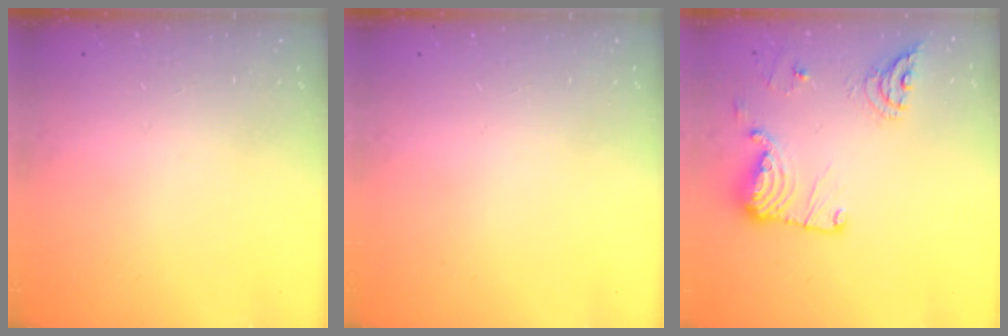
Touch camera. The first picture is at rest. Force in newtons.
{"total": 0.0}
{"total": 14.5, "press": 14.5, "slide": 0.4}